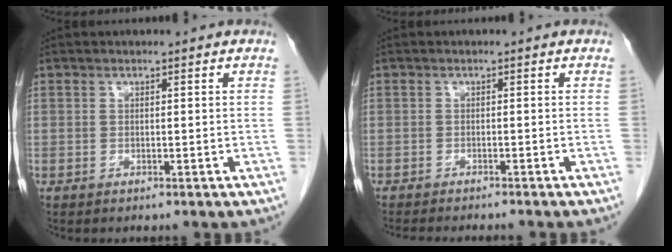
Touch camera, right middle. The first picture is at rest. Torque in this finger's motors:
{"motor_torque": [1.09, -1.05, 0.08, 0.02]}